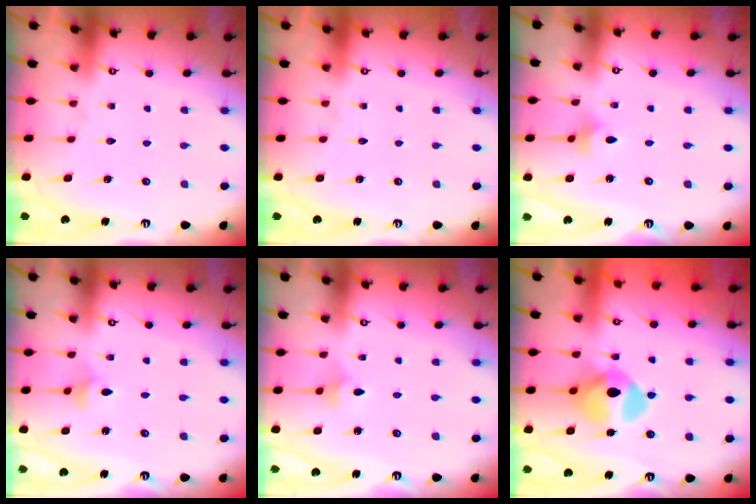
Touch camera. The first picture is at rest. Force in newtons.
{"total": 0.0}
{"total": 2.1, "press": 2.1, "slide": 0.5}
{"total": 3.1, "press": 3.0, "slide": 0.6}
{"total": 2.7, "press": 2.6, "slide": 0.5}
{"total": 12.7, "press": 12.7, "slide": 0.5}